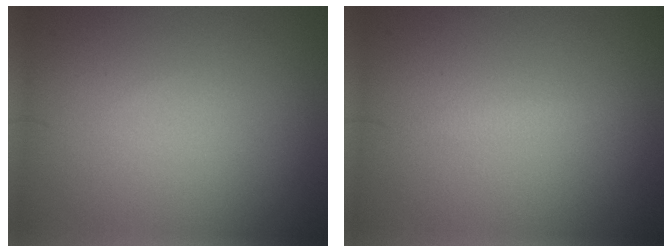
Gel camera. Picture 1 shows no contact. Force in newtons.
{"total": 0.9, "press": 0.9, "slide": 0.0}